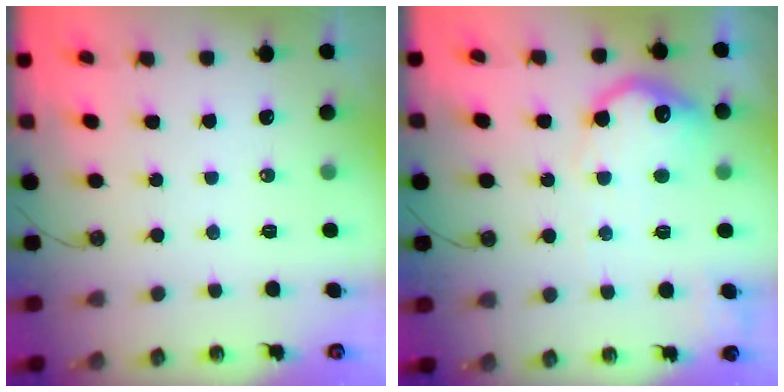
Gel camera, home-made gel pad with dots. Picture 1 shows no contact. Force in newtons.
{"total": 15.9, "press": 15.9, "slide": 1.1}